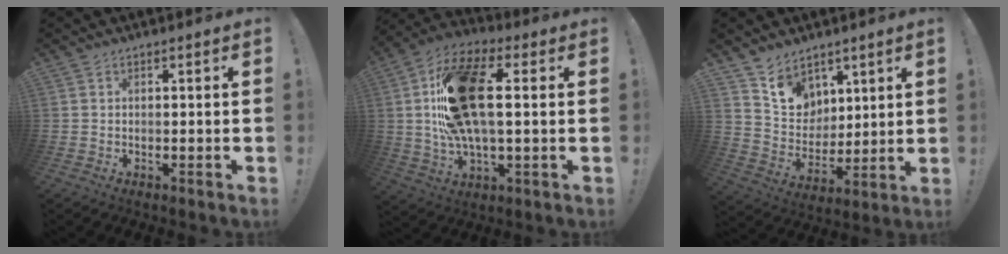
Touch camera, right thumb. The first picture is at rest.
{"total": 23.8, "force": [3.4, 11.8, 20.4], "torque": [-0.349, 0.004, 0.059]}
{"total": 11.2, "force": [8.4, 7.3, 1.9], "torque": [-0.038, -0.072, 0.168]}